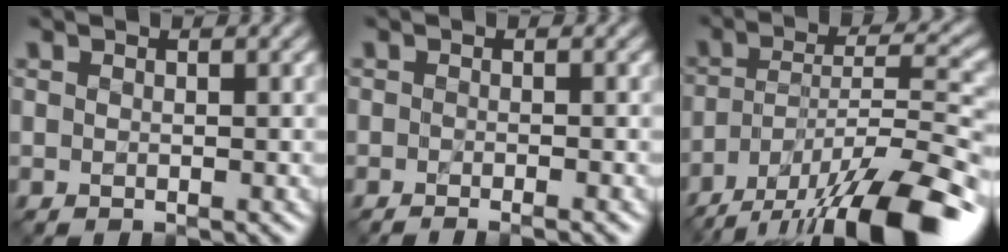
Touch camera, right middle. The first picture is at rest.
{"total": 1.3, "force": [-1.0, 0.2, 0.9], "torque": [-0.006, -0.009, -0.016]}
{"total": 13.7, "force": [-9.8, 3.8, 8.8], "torque": [-0.167, -0.004, -0.165]}